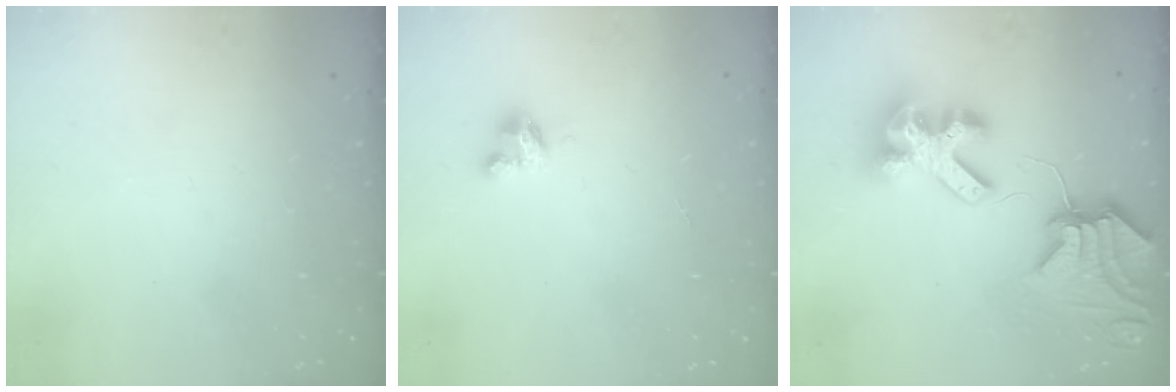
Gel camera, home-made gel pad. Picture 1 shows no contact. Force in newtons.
{"total": 3.3, "press": 3.3, "slide": 0.3}
{"total": 15.0, "press": 14.8, "slide": 1.9}